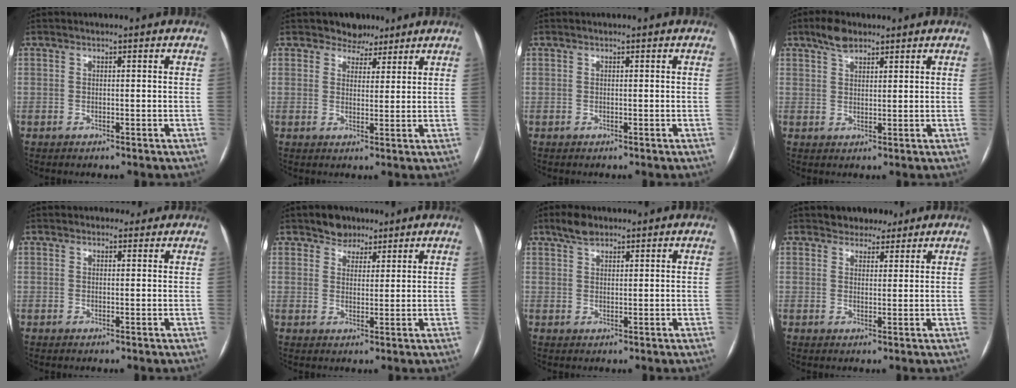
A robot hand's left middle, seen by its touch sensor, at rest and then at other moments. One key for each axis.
{"total": 4.1, "fx": 3.2, "fy": 2.6, "fz": 0.1, "tx": 0.006, "ty": 0.003, "tz": 0.044}
{"total": 0.0}
{"total": 3.9, "fx": 2.9, "fy": 1.7, "fz": 2.0, "tx": -0.043, "ty": 0.012, "tz": 0.054}
{"total": 1.8, "fx": 1.5, "fy": 1.1, "fz": 0.0, "tx": 0.004, "ty": 0.007, "tz": 0.015}
{"total": 4.1, "fx": 3.1, "fy": 2.6, "fz": 0.7, "tx": -0.007, "ty": 0.004, "tz": 0.048}
{"total": 3.4, "fx": 2.6, "fy": 1.5, "fz": 1.6, "tx": -0.035, "ty": 0.012, "tz": 0.048}
{"total": 4.1, "fx": 3.4, "fy": 2.2, "fz": 0.6, "tx": -0.003, "ty": 0.006, "tz": 0.048}